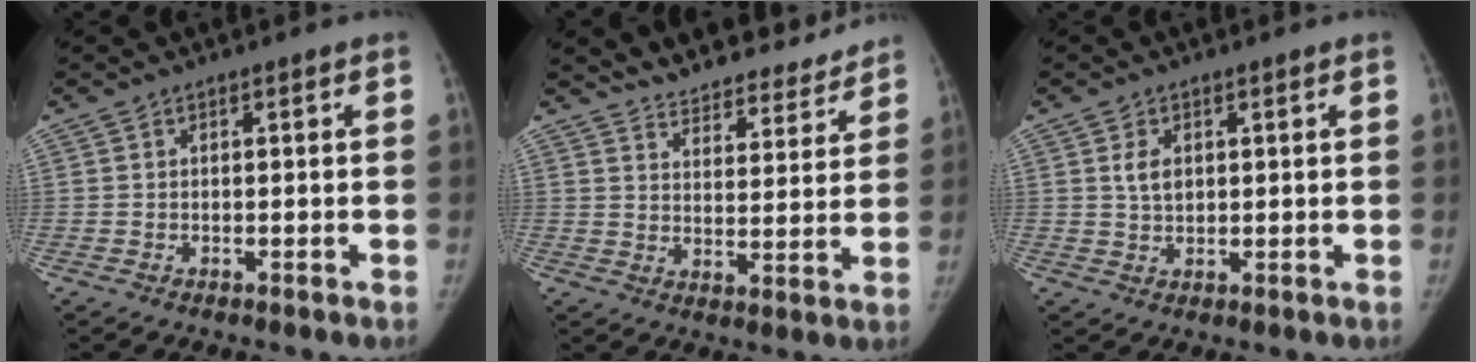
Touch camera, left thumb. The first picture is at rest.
{"total": 15.1, "force": [14.0, 4.4, 3.7], "torque": [-0.015, -0.072, 0.194]}
{"total": 3.4, "force": [1.1, 2.2, 2.3], "torque": [-0.033, -0.005, 0.022]}